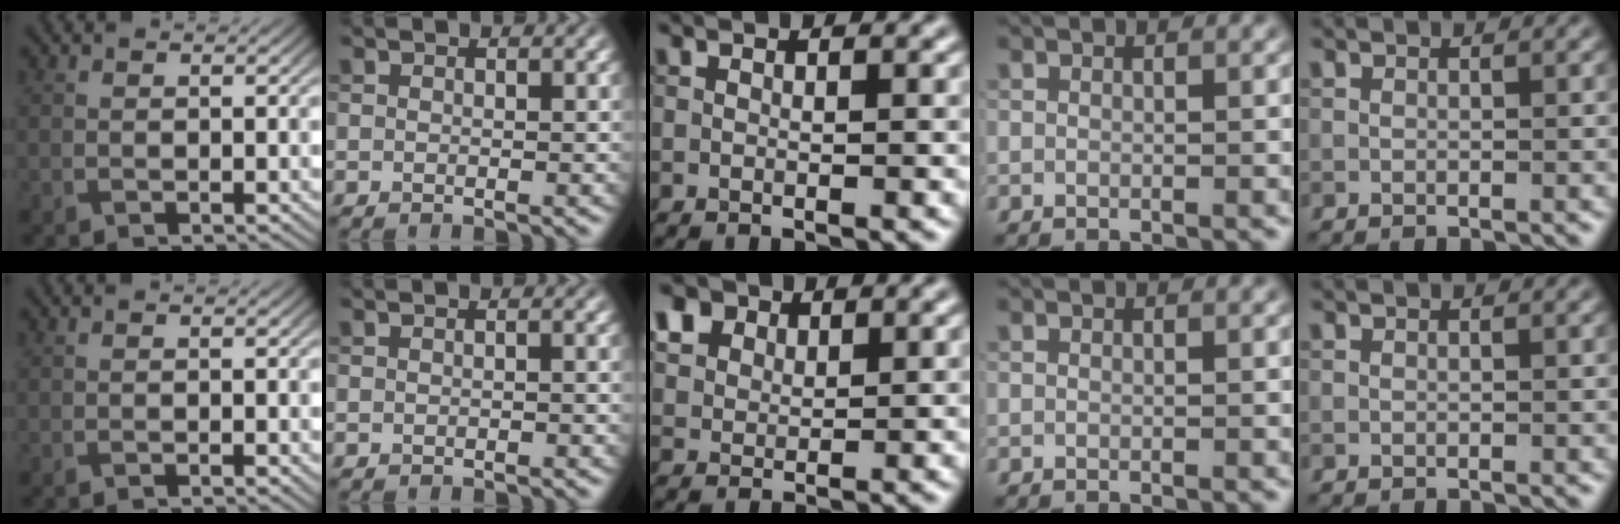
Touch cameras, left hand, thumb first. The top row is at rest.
{"thumb": {"total": 0.6, "force": [0.3, -0.5, -0.2], "torque": [0.004, 0.005, 0.004]}, "index": {"total": 0.6, "force": [-0.5, -0.3, -0.3], "torque": [0.003, 0.001, -0.008]}, "middle": {"total": 4.1, "force": [2.6, 2.7, 1.7], "torque": [-0.054, 0.003, 0.055]}}